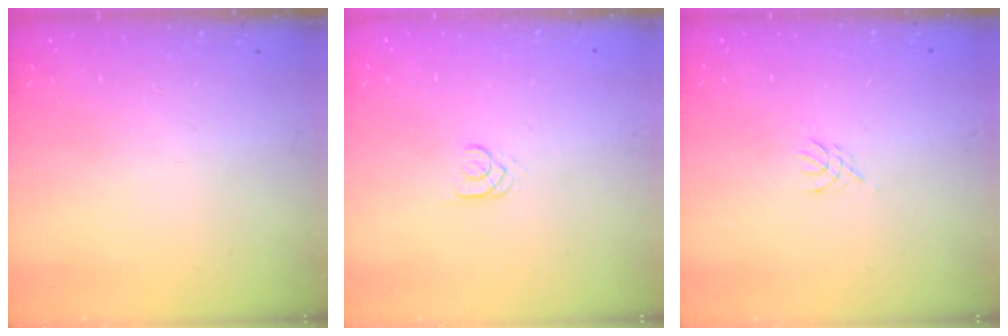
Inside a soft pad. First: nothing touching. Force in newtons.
{"total": 1.7, "press": 1.7, "slide": 0.2}
{"total": 2.7, "press": 2.6, "slide": 0.6}